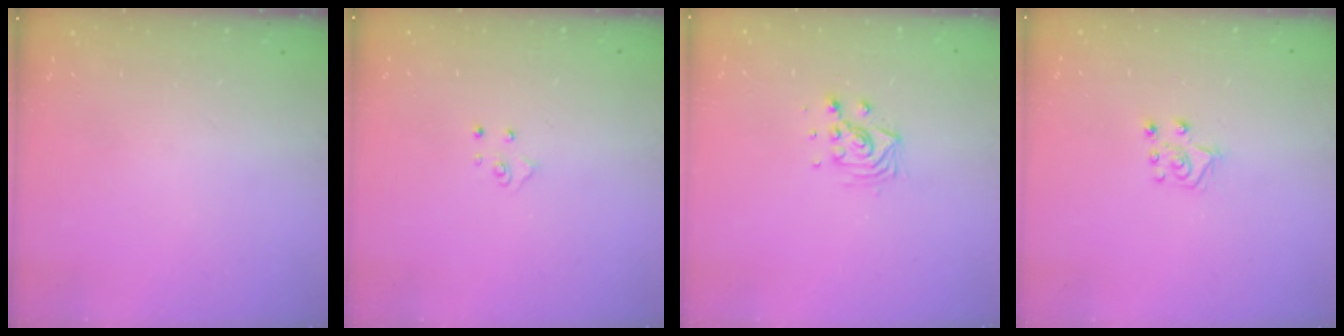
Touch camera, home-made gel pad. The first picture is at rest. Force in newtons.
{"total": 4.3, "press": 4.3, "slide": 0.4}
{"total": 7.3, "press": 7.3, "slide": 0.5}
{"total": 6.8, "press": 6.8, "slide": 0.4}